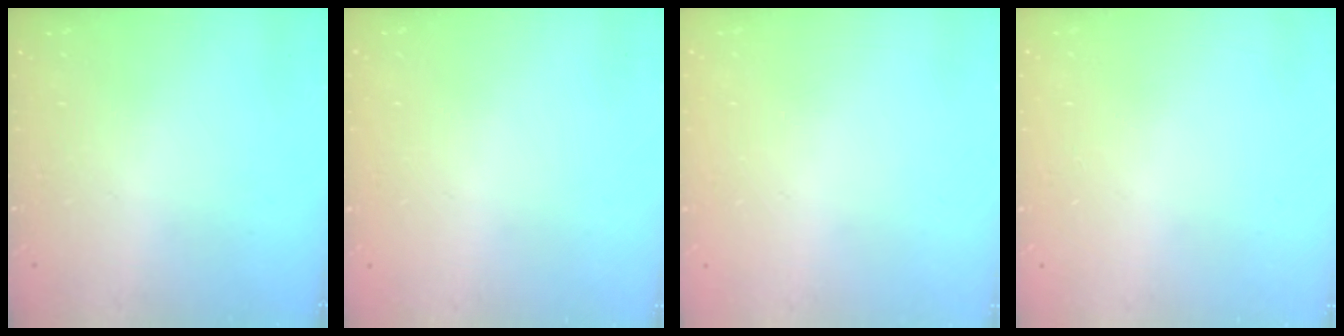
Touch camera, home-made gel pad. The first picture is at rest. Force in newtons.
{"total": 0.0}
{"total": 0.0}
{"total": 0.0}